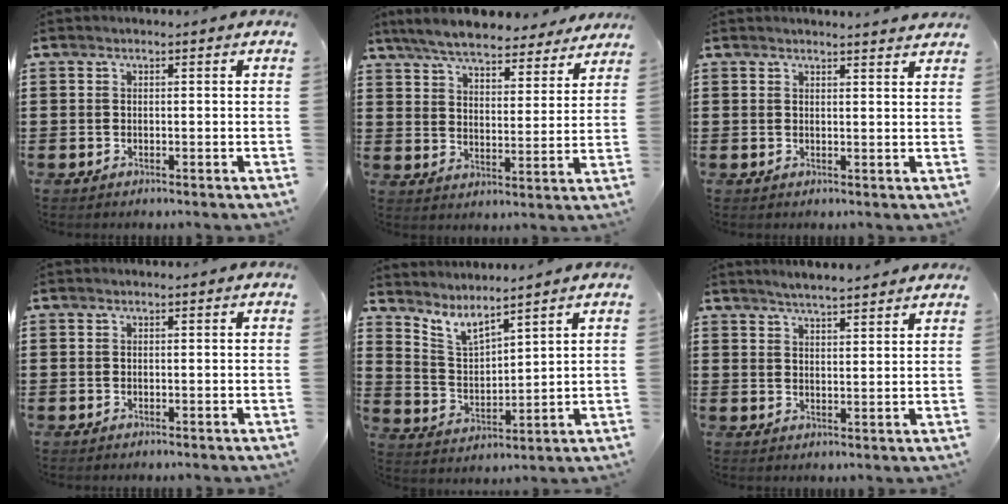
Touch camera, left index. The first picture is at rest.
{"total": 7.0, "force": [6.6, 0.8, 2.2], "torque": [-0.071, -0.029, 0.118]}
{"total": 1.8, "force": [1.8, -0.2, 0.4], "torque": [-0.011, -0.002, 0.035]}
{"total": 0.0}
{"total": 5.0, "force": [4.4, 0.7, 2.2], "torque": [-0.059, -0.022, 0.078]}
{"total": 3.3, "force": [3.3, -0.3, 0.4], "torque": [-0.018, -0.010, 0.059]}